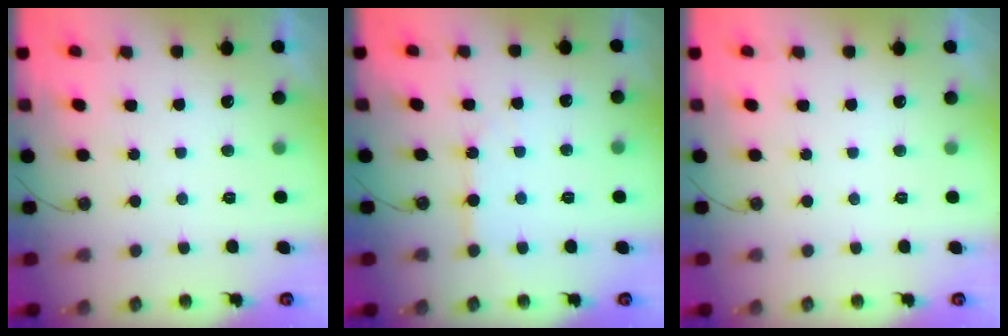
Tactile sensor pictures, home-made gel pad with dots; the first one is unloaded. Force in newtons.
{"total": 4.5, "press": 4.4, "slide": 0.6}
{"total": 0.0}